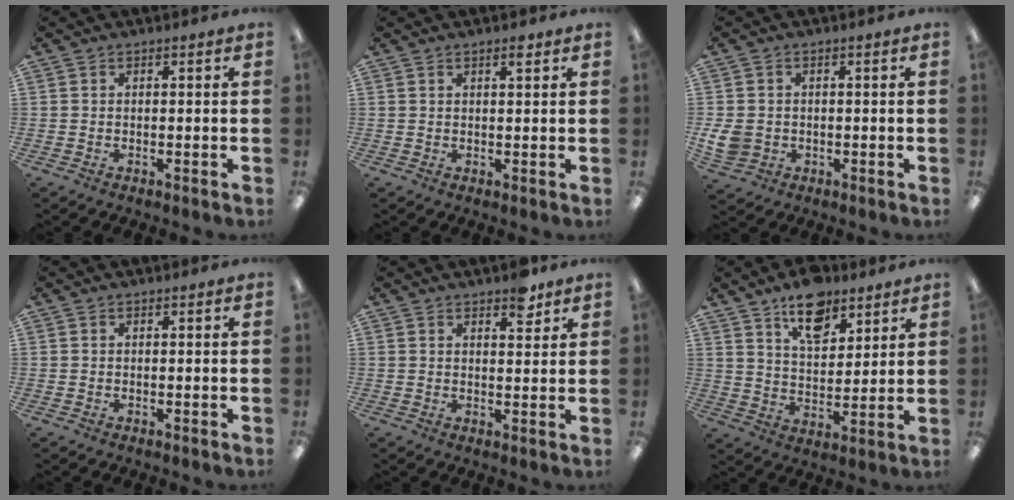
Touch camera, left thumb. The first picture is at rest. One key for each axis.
{"total": 2.0, "fx": 1.5, "fy": 0.4, "fz": 1.3, "tx": -0.020, "ty": -0.001, "tz": 0.023}
{"total": 5.3, "fx": -0.4, "fy": 4.7, "fz": 2.4, "tx": -0.056, "ty": 0.003, "tz": -0.008}
{"total": 0.0}
{"total": 5.2, "fx": 3.7, "fy": 2.2, "fz": 2.8, "tx": -0.024, "ty": -0.018, "tz": 0.060}
{"total": 12.2, "fx": 8.7, "fy": 6.3, "fz": 5.8, "tx": -0.083, "ty": -0.042, "tz": 0.156}